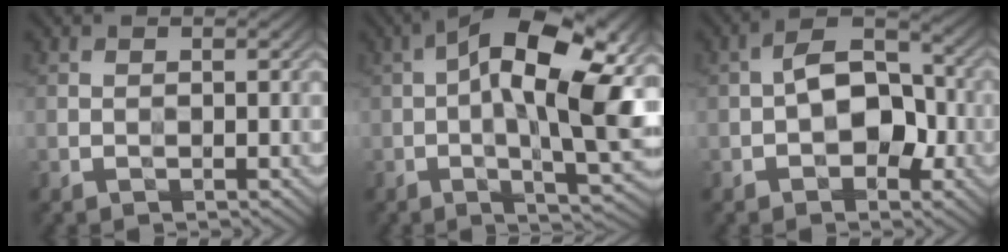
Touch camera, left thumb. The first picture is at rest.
{"total": 16.9, "force": [1.4, 6.8, 15.4], "torque": [-0.240, 0.024, 0.006]}
{"total": 7.3, "force": [-1.4, 4.5, 5.6], "torque": [-0.076, 0.015, -0.033]}